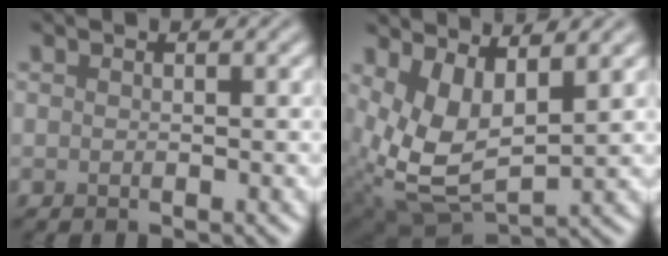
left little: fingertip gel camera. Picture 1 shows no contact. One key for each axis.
{"total": 6.7, "fx": 1.8, "fy": 3.5, "fz": 5.4, "tx": -0.122, "ty": -0.014, "tz": 0.040}